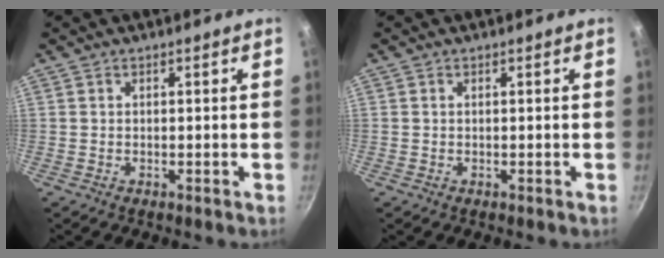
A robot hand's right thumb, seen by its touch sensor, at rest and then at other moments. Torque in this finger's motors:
{"motor_torque": [0.21, 0.05, 0.06, 0.41, 0.04]}